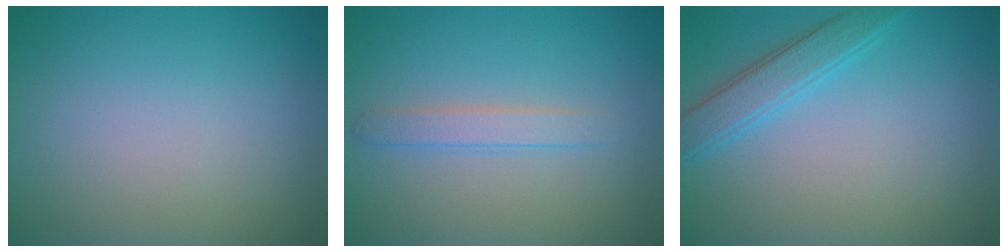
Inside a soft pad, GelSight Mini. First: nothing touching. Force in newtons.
{"total": 1.8, "press": 1.8, "slide": 0.1}
{"total": 2.8, "press": 2.8, "slide": 0.2}